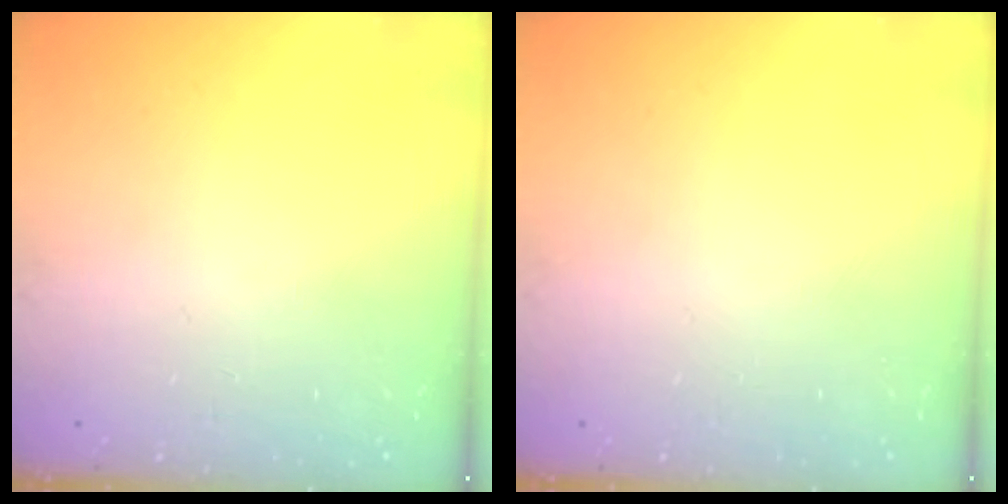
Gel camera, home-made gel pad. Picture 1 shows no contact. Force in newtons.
{"total": 0.0}